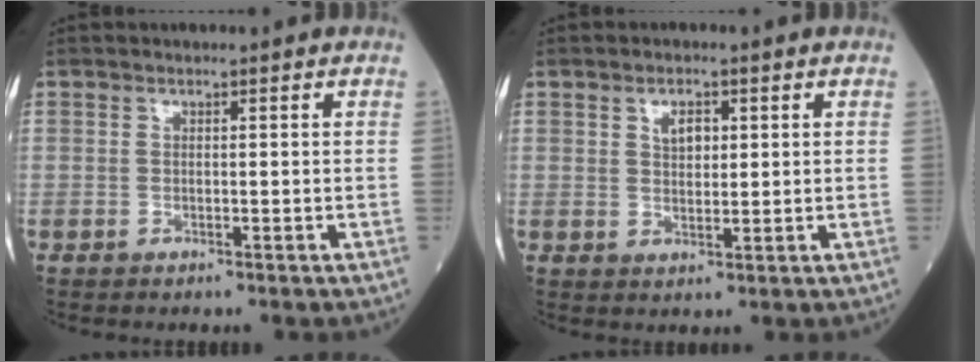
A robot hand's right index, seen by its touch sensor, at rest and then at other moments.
{"total": 3.7, "force": [1.3, 2.1, 2.7], "torque": [-0.057, 0.005, 0.027]}